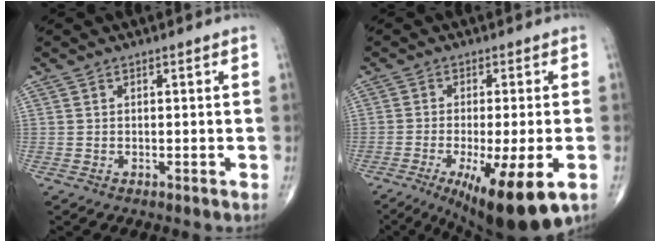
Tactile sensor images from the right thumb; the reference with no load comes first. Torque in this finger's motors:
{"motor_torque": [0.48, 0.78, 0.44, 0.02, 0.10]}